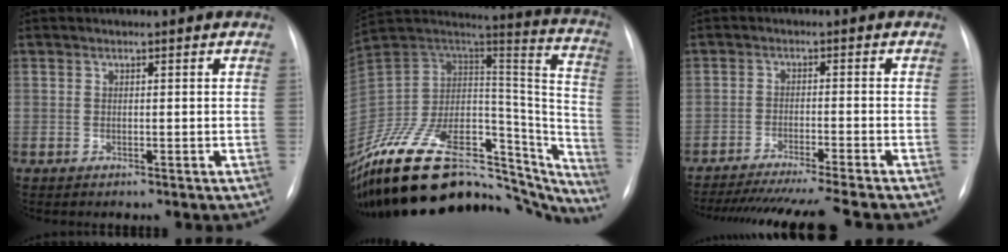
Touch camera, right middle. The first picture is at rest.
{"total": 39.5, "force": [-30.3, 16.8, 19.0], "torque": [-0.288, -0.004, -0.429]}
{"total": 17.7, "force": [-15.9, -0.6, 7.8], "torque": [-0.120, -0.048, -0.229]}